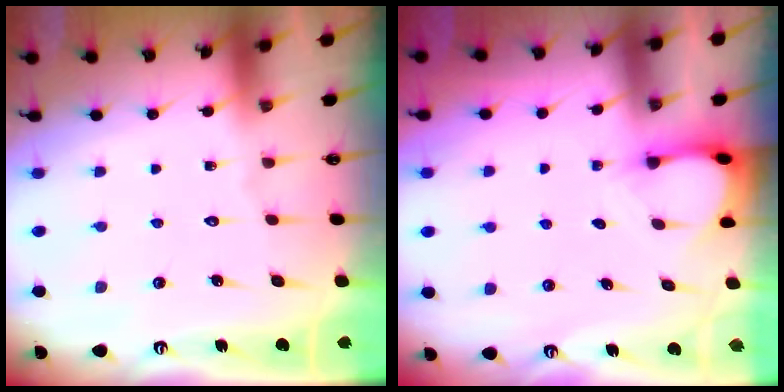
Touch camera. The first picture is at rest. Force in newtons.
{"total": 3.5, "press": 3.5, "slide": 0.2}